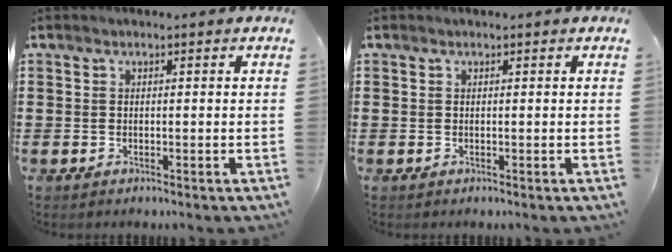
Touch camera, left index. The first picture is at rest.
{"total": 0.0}